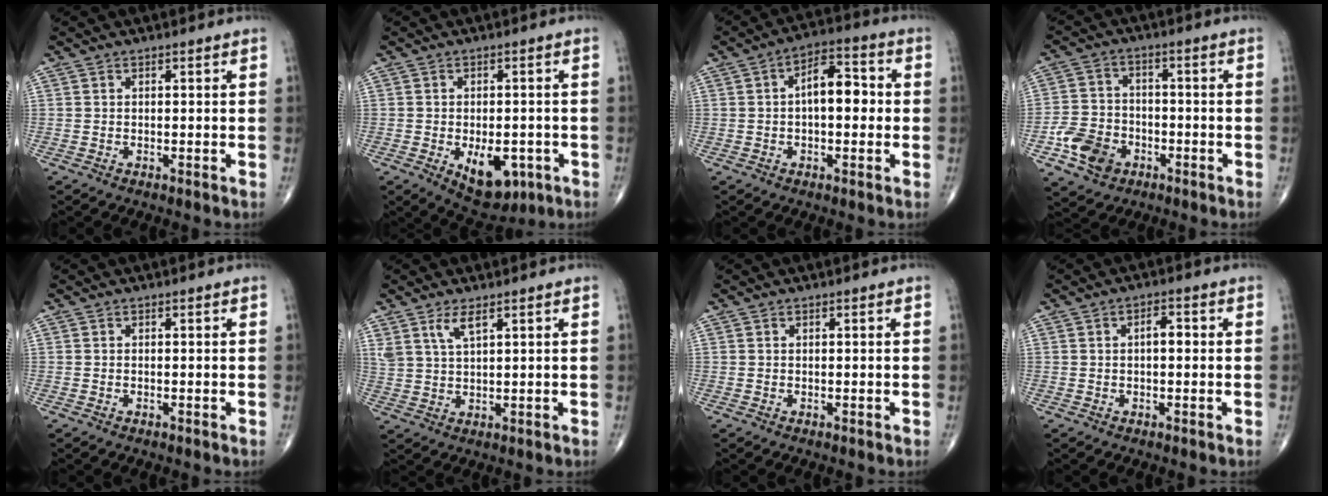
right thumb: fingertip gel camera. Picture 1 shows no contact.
{"total": 9.6, "force": [-3.2, 5.4, 7.3], "torque": [-0.081, 0.001, -0.032]}
{"total": 8.8, "force": [0.4, 4.6, 7.5], "torque": [-0.099, 0.027, -0.003]}
{"total": 9.1, "force": [-4.0, 7.0, 4.3], "torque": [-0.062, 0.020, -0.073]}
{"total": 0.0}
{"total": 4.0, "force": [2.5, 1.2, 2.9], "torque": [-0.062, -0.012, 0.055]}
{"total": 0.0}
{"total": 2.8, "force": [0.2, 1.4, 2.4], "torque": [-0.034, 0.009, 0.000]}